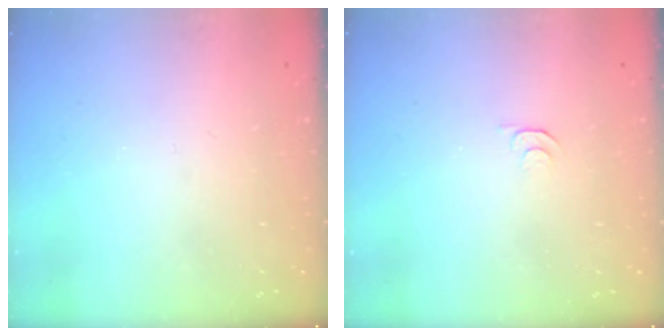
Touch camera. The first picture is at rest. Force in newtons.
{"total": 3.9, "press": 3.8, "slide": 0.5}